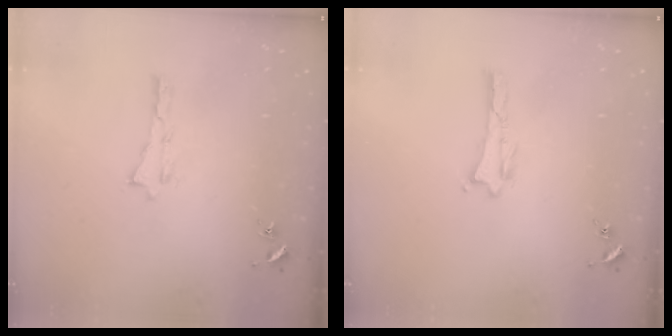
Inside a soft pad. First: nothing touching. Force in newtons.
{"total": 0.0}